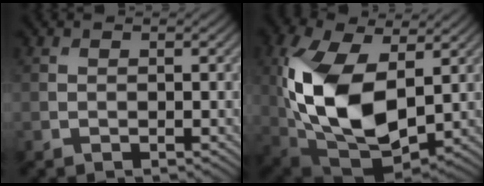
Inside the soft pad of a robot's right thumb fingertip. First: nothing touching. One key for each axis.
{"total": 15.4, "fx": 1.1, "fy": 8.7, "fz": 12.6, "tx": -0.285, "ty": -0.016, "tz": 0.026}